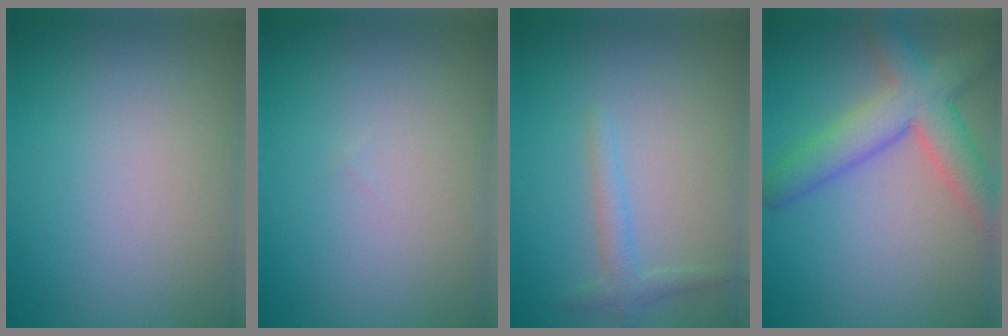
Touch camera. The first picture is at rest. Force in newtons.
{"total": 0.0}
{"total": 1.3, "press": 1.3, "slide": 0.1}
{"total": 6.2, "press": 6.2, "slide": 0.4}